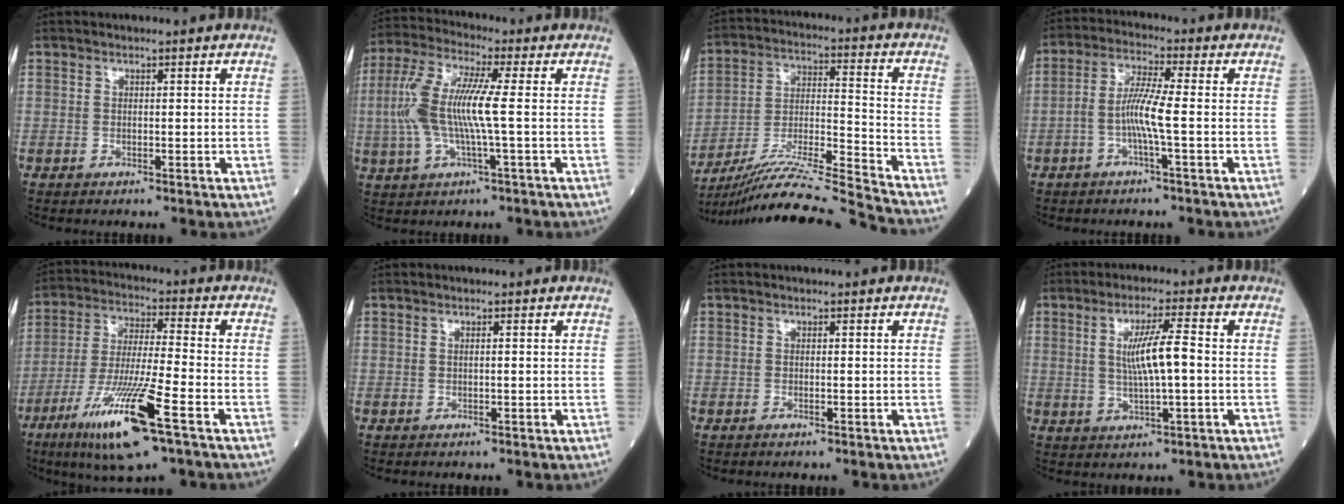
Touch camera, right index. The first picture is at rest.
{"total": 10.7, "force": [-0.1, 1.4, 10.6], "torque": [-0.236, 0.018, -0.008]}
{"total": 20.5, "force": [-19.1, -2.8, 6.9], "torque": [-0.135, -0.019, -0.322]}
{"total": 6.1, "force": [-1.5, -0.1, 6.0], "torque": [-0.124, 0.009, -0.032]}
{"total": 15.5, "force": [-7.7, 0.7, 13.4], "torque": [-0.273, -0.033, -0.137]}
{"total": 0.0}
{"total": 0.5, "force": [-0.3, 0.0, 0.5], "torque": [-0.011, -0.001, -0.003]}
{"total": 6.8, "force": [0.4, 0.4, 6.8], "torque": [-0.125, 0.002, 0.008]}